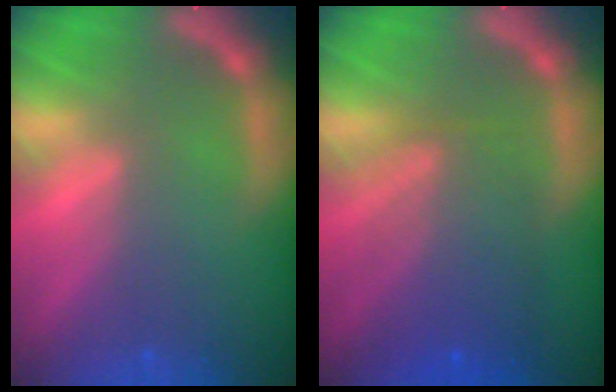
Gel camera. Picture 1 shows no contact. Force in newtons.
{"total": 6.5}